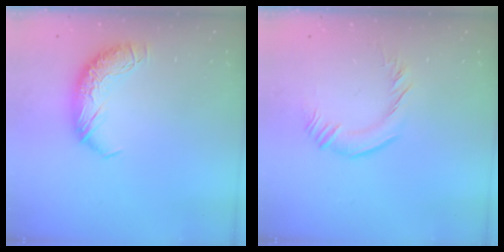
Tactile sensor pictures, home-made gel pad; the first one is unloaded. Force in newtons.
{"total": 0.9, "press": 0.6, "slide": 0.7}